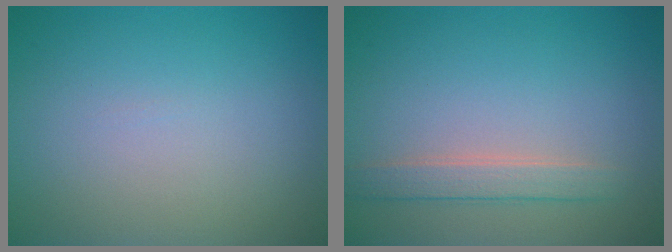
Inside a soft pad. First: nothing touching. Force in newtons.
{"total": 2.2, "press": 2.2, "slide": 0.1}